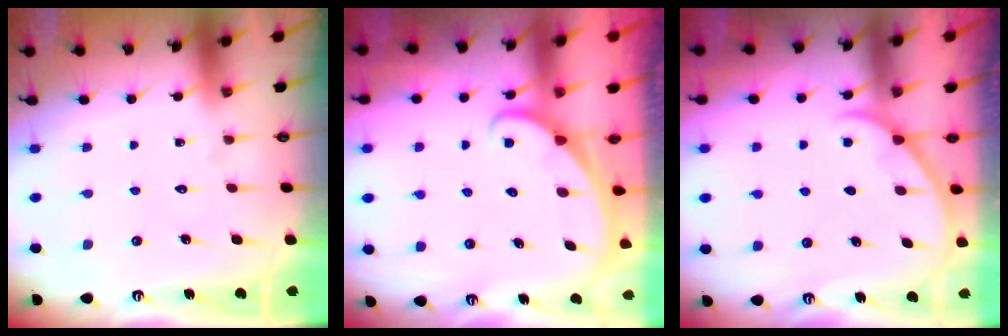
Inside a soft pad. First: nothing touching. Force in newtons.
{"total": 1.6, "press": 1.6, "slide": 0.0}
{"total": 2.9, "press": 2.8, "slide": 0.3}